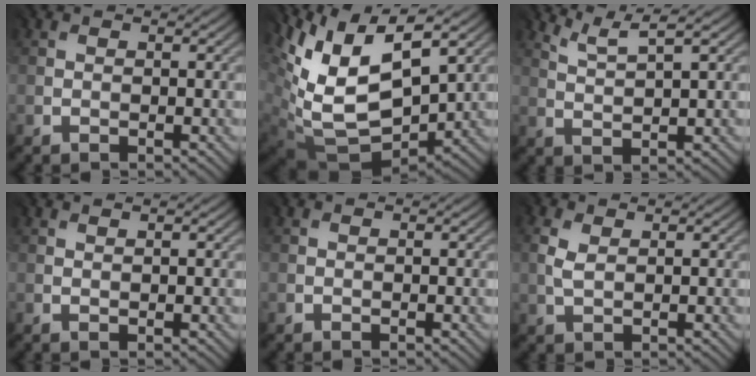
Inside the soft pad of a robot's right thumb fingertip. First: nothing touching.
{"total": 13.9, "force": [4.8, 8.5, 10.0], "torque": [-0.231, -0.014, 0.113]}
{"total": 3.4, "force": [2.8, 0.0, 1.9], "torque": [-0.039, 0.004, 0.067]}
{"total": 0.6, "force": [0.5, -0.2, 0.0], "torque": [-0.001, 0.001, 0.014]}
{"total": 0.0}
{"total": 1.3, "force": [0.6, 0.8, 0.8], "torque": [-0.031, 0.002, 0.015]}